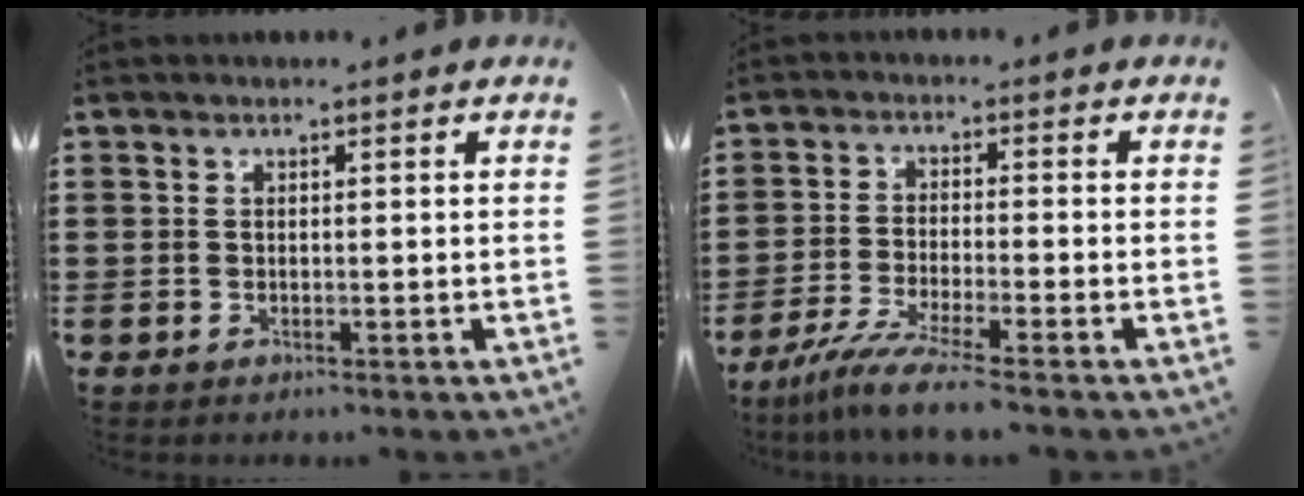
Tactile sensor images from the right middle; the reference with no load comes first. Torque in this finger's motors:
{"motor_torque": [1.68, -0.46, 0.18, 0.08]}